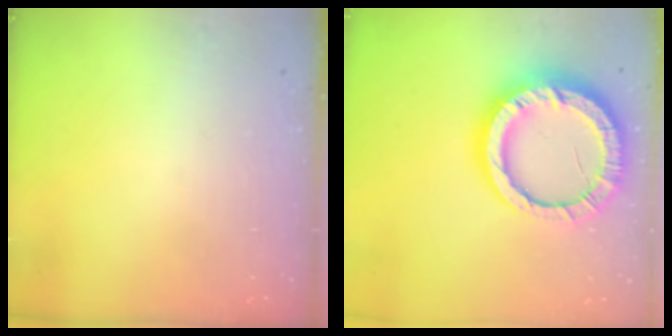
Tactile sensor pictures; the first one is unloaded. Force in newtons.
{"total": 21.5, "press": 21.5, "slide": 1.8}